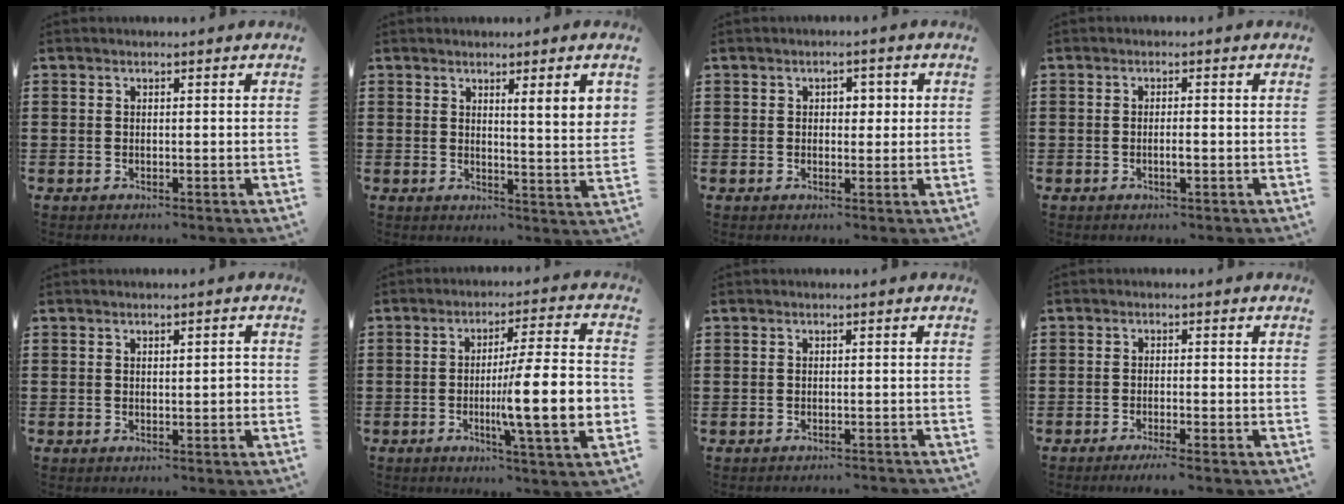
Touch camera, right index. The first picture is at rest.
{"total": 4.3, "force": [2.4, -0.3, 3.6], "torque": [-0.068, -0.007, 0.038]}
{"total": 2.1, "force": [0.2, 1.5, 1.4], "torque": [-0.023, 0.005, -0.001]}
{"total": 1.6, "force": [-0.6, 0.2, 1.5], "torque": [-0.028, 0.000, -0.010]}
{"total": 1.2, "force": [0.1, 0.3, 1.1], "torque": [-0.019, 0.001, 0.000]}
{"total": 13.2, "force": [-2.6, 1.4, 12.8], "torque": [-0.205, -0.017, -0.053]}
{"total": 1.0, "force": [-0.9, 0.1, -0.2], "torque": [0.000, 0.003, -0.022]}
{"total": 1.8, "force": [-1.4, -0.2, 1.1], "torque": [-0.018, -0.001, -0.026]}